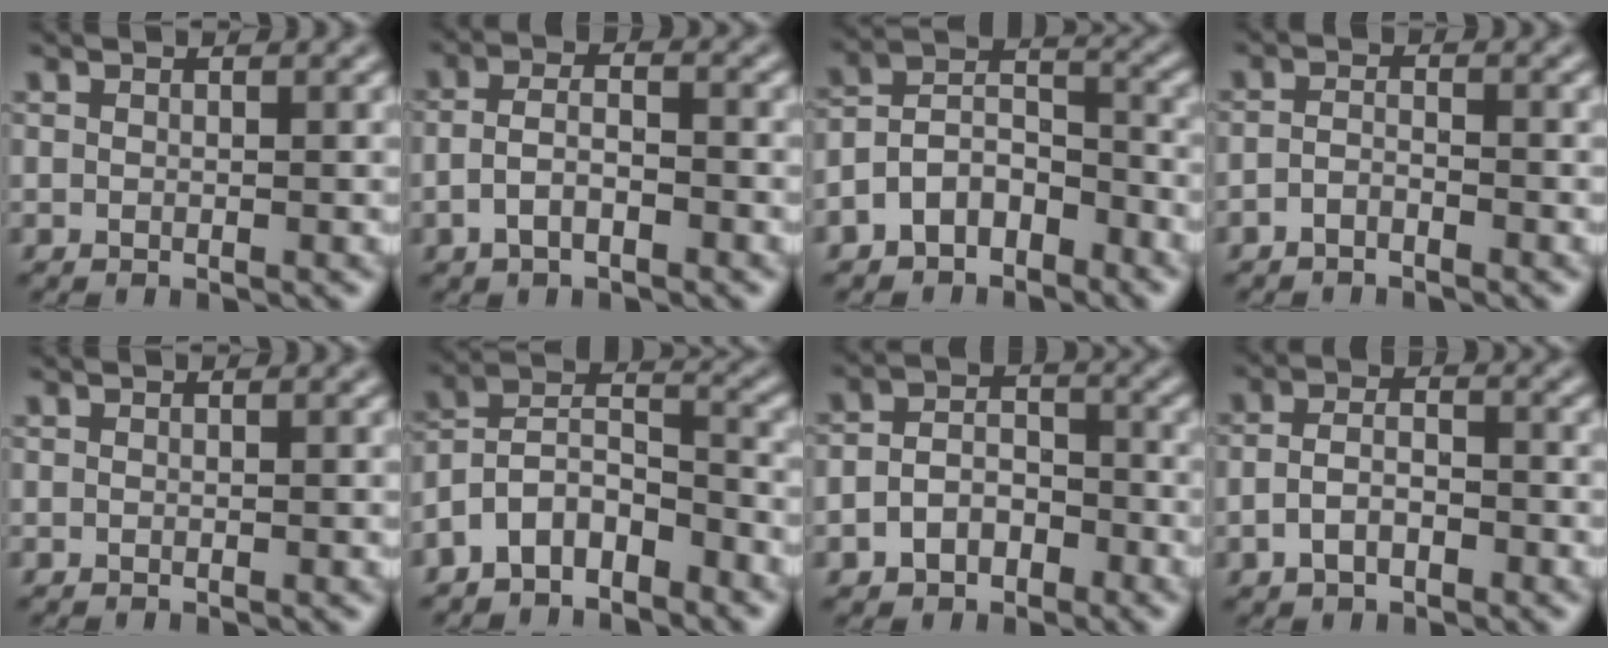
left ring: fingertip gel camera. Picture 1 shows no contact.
{"total": 3.1, "force": [-1.3, 1.4, 2.4], "torque": [-0.048, 0.003, -0.029]}
{"total": 5.4, "force": [-3.2, 3.3, 2.9], "torque": [-0.047, 0.006, -0.068]}
{"total": 1.4, "force": [-1.0, 0.5, 0.8], "torque": [-0.018, 0.002, -0.024]}
{"total": 0.0}
{"total": 6.0, "force": [-4.0, 3.0, 3.3], "torque": [-0.056, 0.006, -0.084]}
{"total": 3.8, "force": [-1.8, 2.7, 2.0], "torque": [-0.036, 0.001, -0.035]}
{"total": 3.0, "force": [-1.2, 1.7, 2.1], "torque": [-0.043, 0.002, -0.025]}